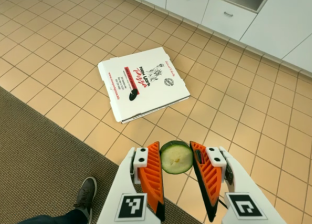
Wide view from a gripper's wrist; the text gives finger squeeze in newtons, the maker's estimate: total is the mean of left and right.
{"total": 8.0, "left": 7.7, "right": 8.4}